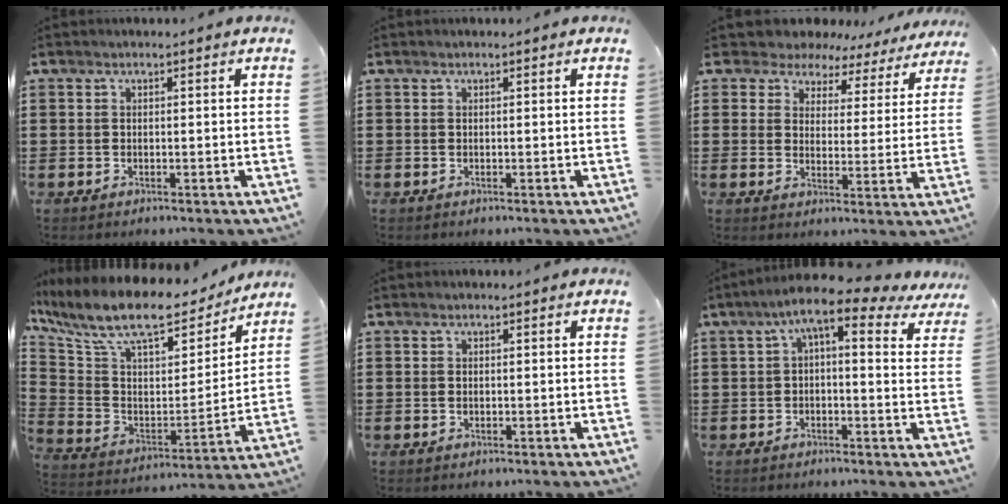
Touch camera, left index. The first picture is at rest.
{"total": 0.0}
{"total": 4.9, "force": [4.4, 2.2, 0.3], "torque": [-0.038, -0.022, 0.075]}
{"total": 11.9, "force": [9.4, 3.3, 6.5], "torque": [-0.158, -0.058, 0.163]}
{"total": 0.6, "force": [0.0, 0.4, 0.5], "torque": [-0.012, 0.001, -0.001]}
{"total": 7.2, "force": [3.6, 1.5, 6.1], "torque": [-0.130, -0.010, 0.056]}